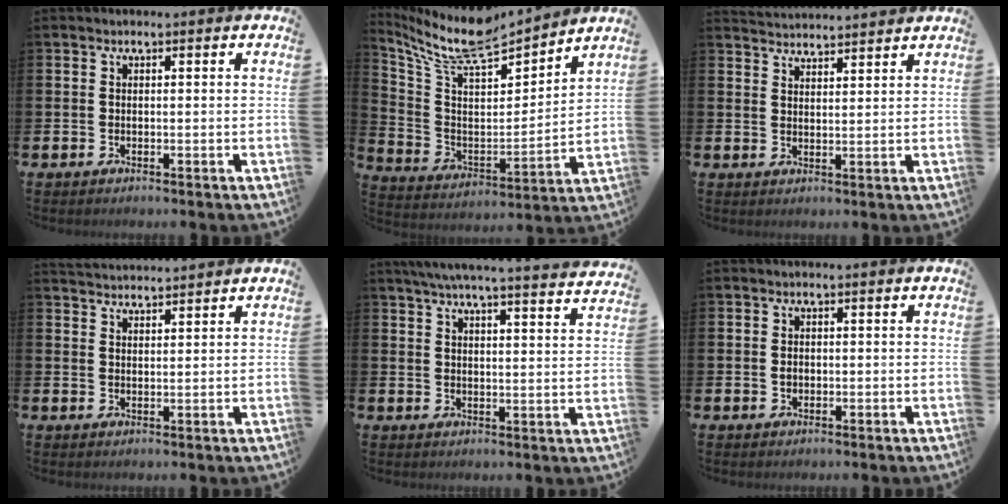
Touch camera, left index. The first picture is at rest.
{"total": 9.7, "force": [8.8, 1.9, 3.6], "torque": [-0.108, -0.064, 0.149]}
{"total": 3.5, "force": [3.5, -0.1, -0.3], "torque": [0.000, -0.024, 0.063]}
{"total": 3.1, "force": [3.1, 0.1, 0.0], "torque": [-0.004, -0.015, 0.056]}
{"total": 6.1, "force": [5.7, -0.4, 1.9], "torque": [-0.051, -0.032, 0.100]}
{"total": 0.9, "force": [0.0, 0.8, 0.5], "torque": [-0.009, 0.007, -0.001]}